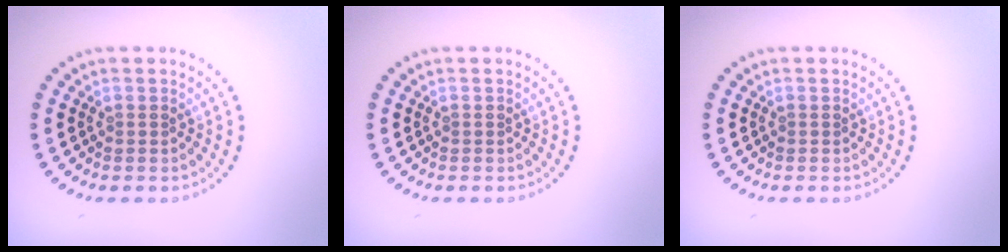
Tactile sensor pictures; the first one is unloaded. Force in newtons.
{"total": 0.0}
{"total": 0.0}